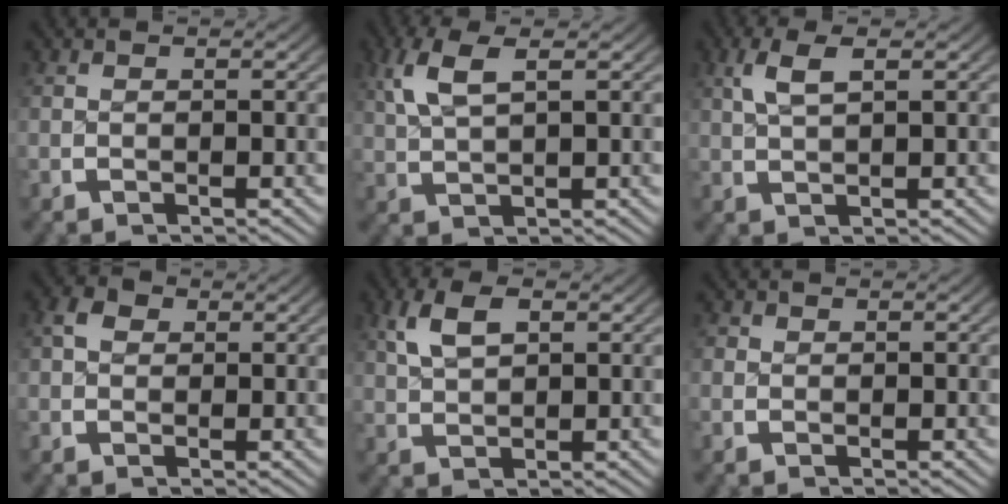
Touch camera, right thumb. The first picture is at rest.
{"total": 4.0, "force": [2.3, 1.1, 3.1], "torque": [-0.070, 0.008, 0.051]}
{"total": 2.9, "force": [1.7, 0.5, 2.3], "torque": [-0.047, 0.008, 0.039]}
{"total": 2.4, "force": [1.0, 1.7, 1.3], "torque": [-0.025, -0.001, 0.014]}
{"total": 3.7, "force": [2.1, 1.4, 2.7], "torque": [-0.055, 0.006, 0.046]}
{"total": 0.8, "force": [0.0, 0.8, 0.2], "torque": [-0.001, -0.003, -0.001]}